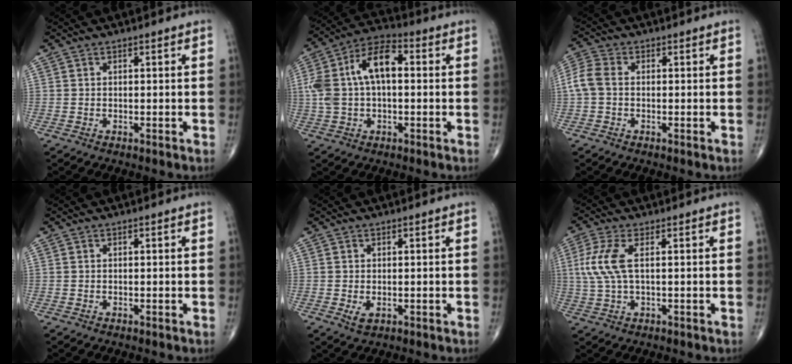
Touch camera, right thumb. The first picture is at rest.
{"total": 13.9, "force": [1.5, 7.6, 11.5], "torque": [-0.231, 0.042, 0.022]}
{"total": 4.9, "force": [-0.2, 3.4, 3.5], "torque": [-0.090, 0.013, -0.013]}
{"total": 0.0}
{"total": 1.8, "force": [-0.3, 1.0, 1.4], "torque": [-0.022, -0.004, -0.002]}
{"total": 6.8, "force": [1.2, 2.4, 6.2], "torque": [-0.173, 0.008, 0.024]}